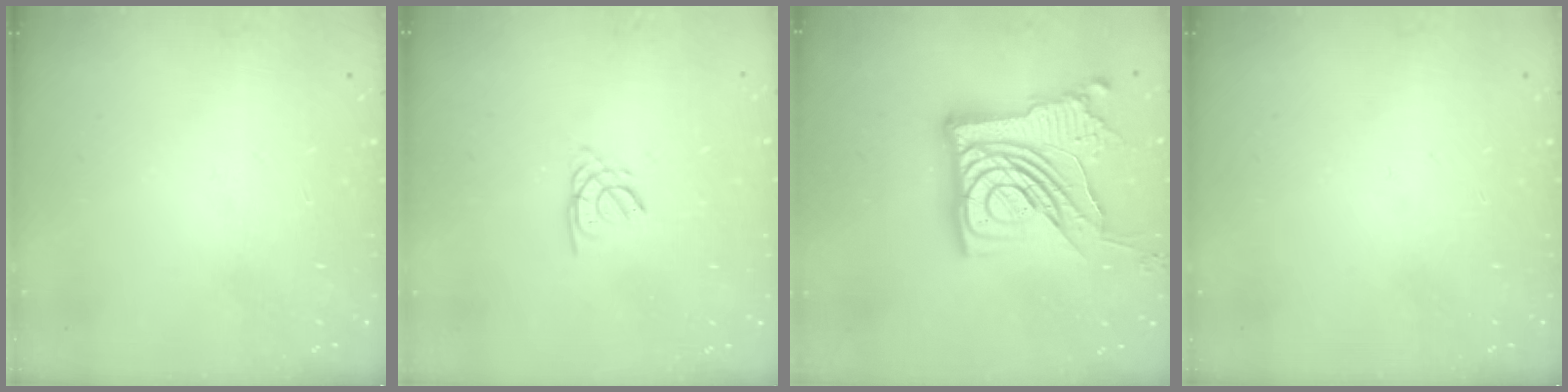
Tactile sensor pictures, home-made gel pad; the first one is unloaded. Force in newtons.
{"total": 1.6, "press": 1.5, "slide": 0.4}
{"total": 22.5, "press": 22.4, "slide": 2.7}
{"total": 0.0}